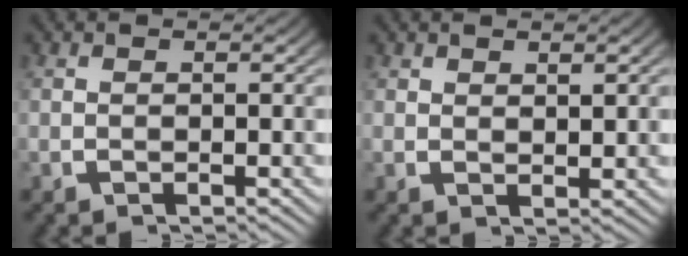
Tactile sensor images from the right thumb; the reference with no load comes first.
{"total": 1.1, "force": [1.0, 0.2, 0.2], "torque": [0.003, -0.003, 0.024]}